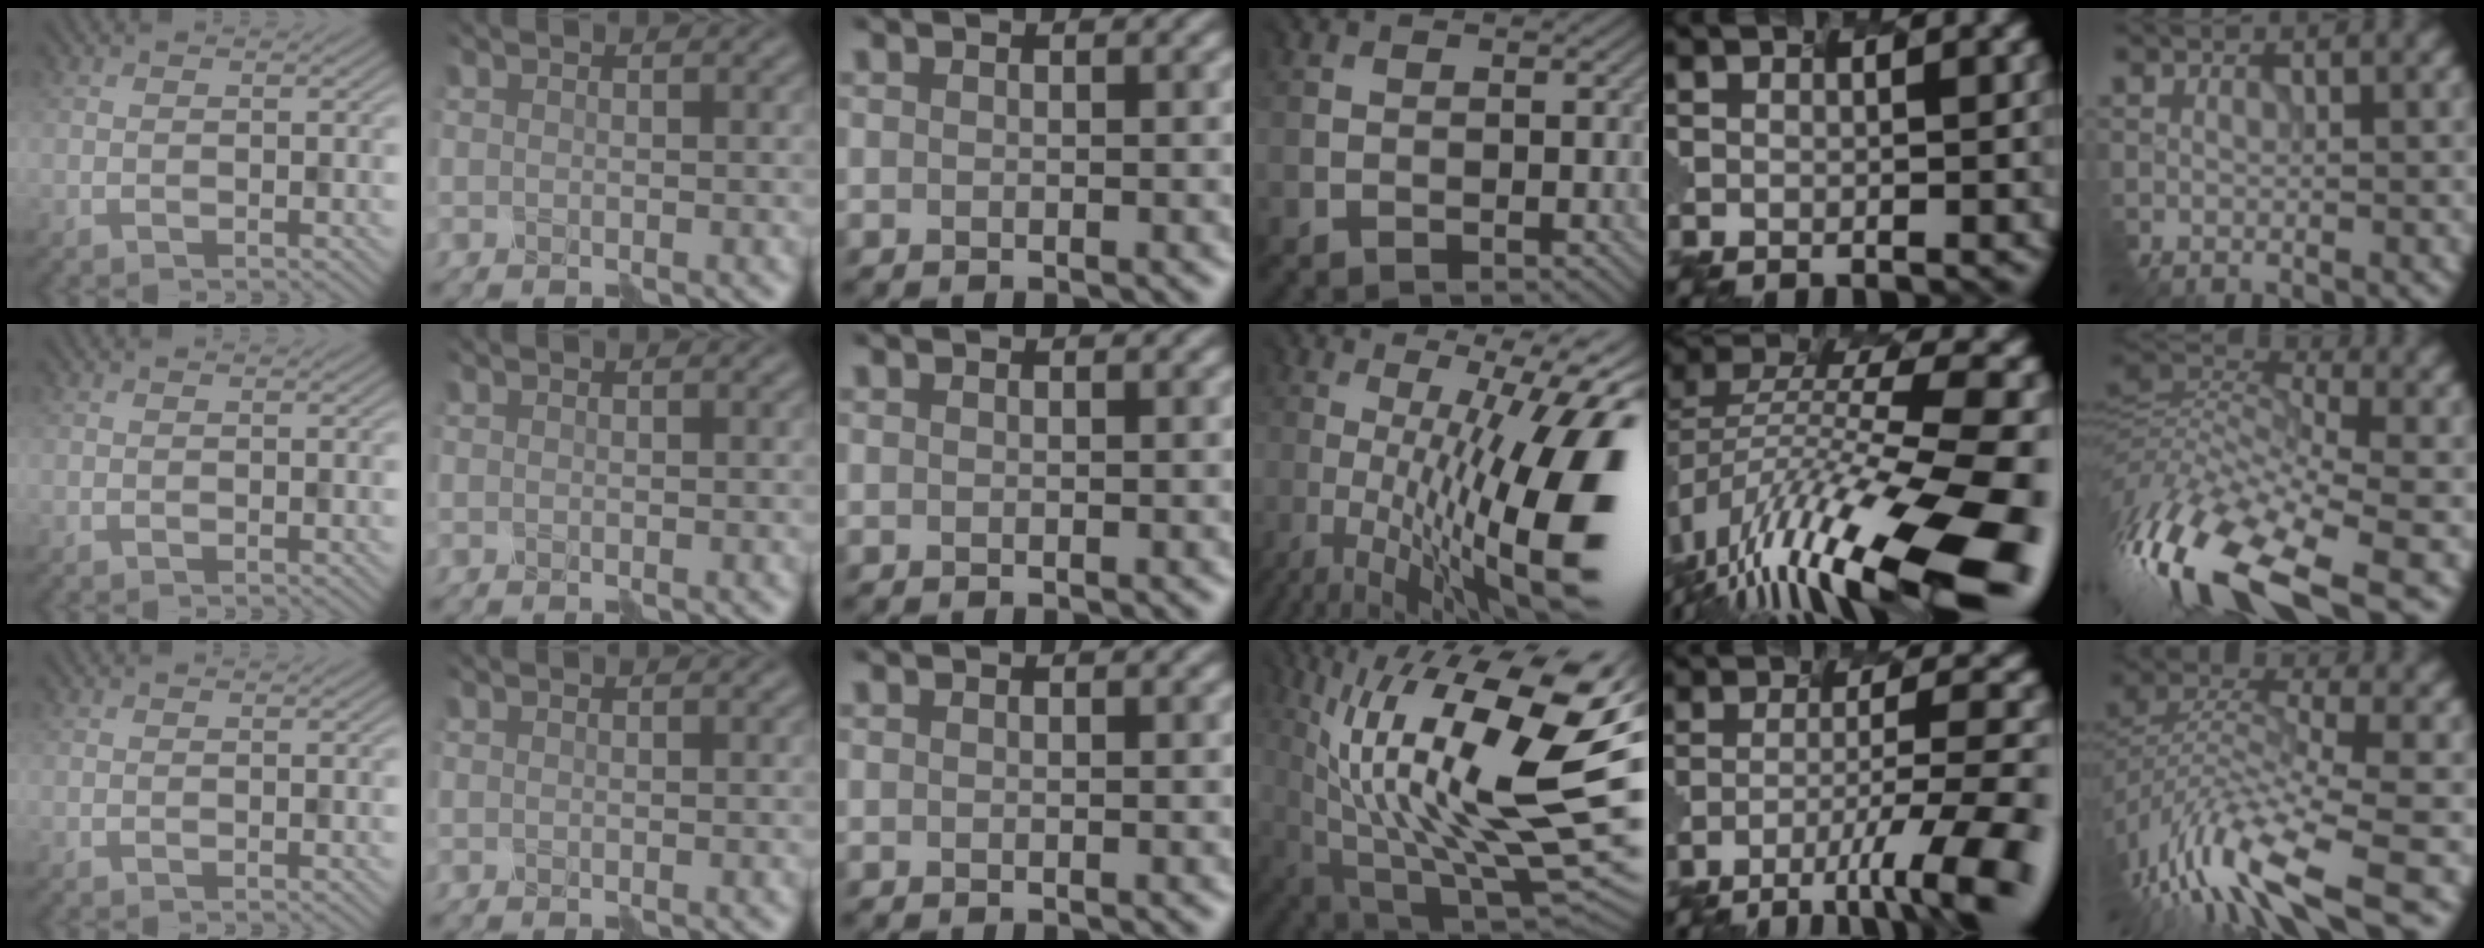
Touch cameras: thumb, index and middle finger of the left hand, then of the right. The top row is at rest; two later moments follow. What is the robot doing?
{"motion": "shake", "object": "plastic piggy bank"}